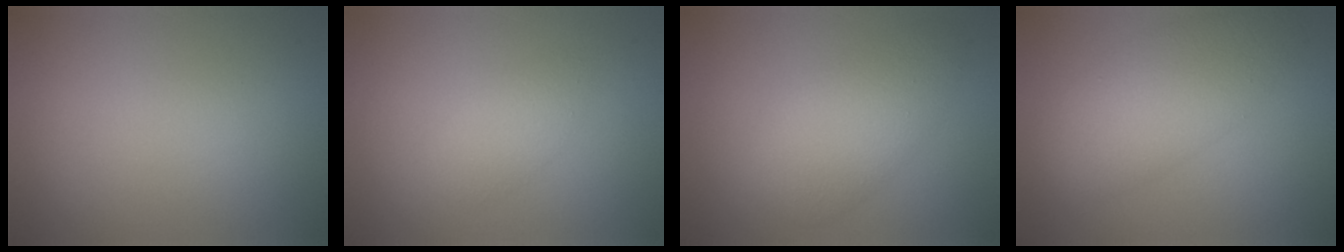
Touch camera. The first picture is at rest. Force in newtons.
{"total": 1.6, "press": 1.6, "slide": 0.1}
{"total": 4.4, "press": 4.4, "slide": 0.1}
{"total": 5.5, "press": 5.5, "slide": 0.3}